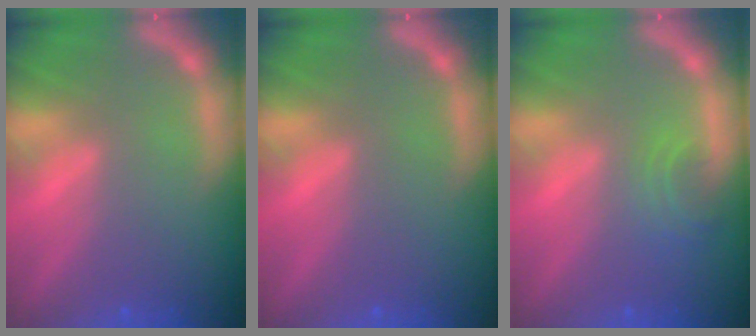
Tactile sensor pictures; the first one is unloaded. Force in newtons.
{"total": 0.0}
{"total": 2.4}